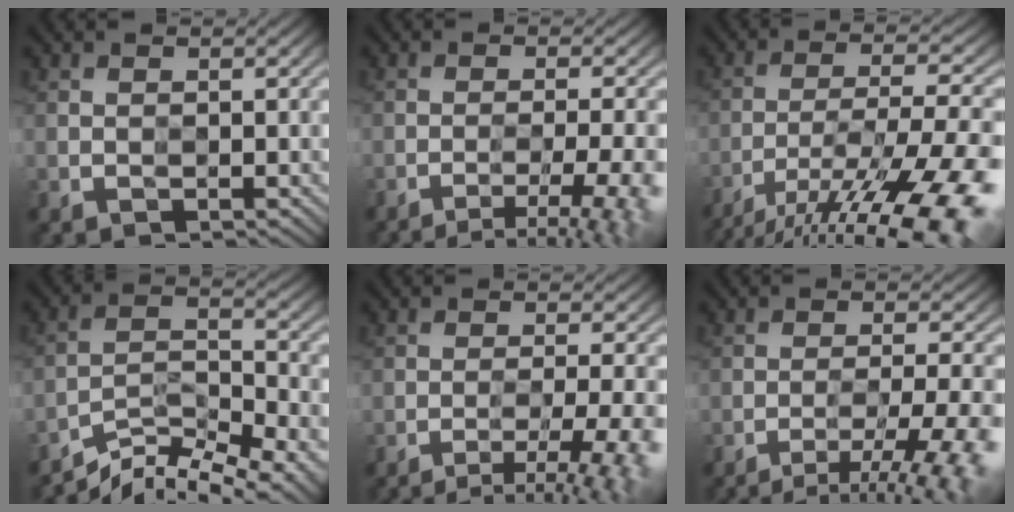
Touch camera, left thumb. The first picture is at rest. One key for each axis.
{"total": 7.1, "fx": -4.0, "fy": 1.5, "fz": 5.8, "tx": -0.084, "ty": 0.001, "tz": -0.057}
{"total": 18.3, "fx": -13.0, "fy": 4.6, "fz": 12.1, "tx": -0.193, "ty": -0.020, "tz": -0.199}
{"total": 10.3, "fx": -8.3, "fy": 2.5, "fz": 5.7, "tx": -0.103, "ty": 0.001, "tz": -0.151}
{"total": 8.2, "fx": -4.7, "fy": 1.6, "fz": 6.5, "tx": -0.097, "ty": 0.001, "tz": -0.067}
{"total": 11.2, "fx": -7.5, "fy": 2.1, "fz": 8.1, "tx": -0.129, "ty": -0.001, "tz": -0.096}